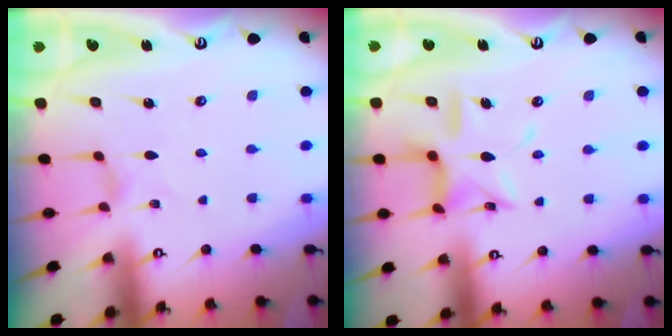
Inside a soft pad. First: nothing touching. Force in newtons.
{"total": 13.5, "press": 13.5, "slide": 1.2}